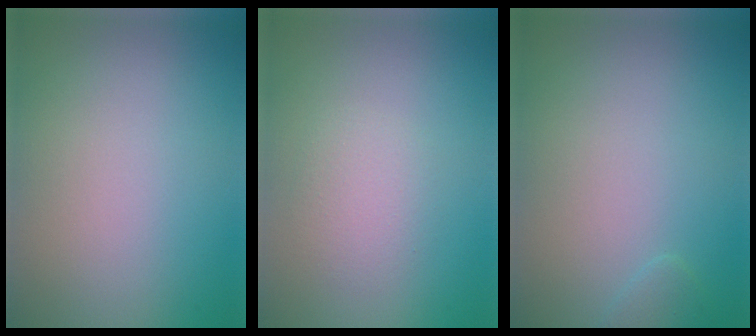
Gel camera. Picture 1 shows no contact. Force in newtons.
{"total": 2.0, "press": 2.0, "slide": 0.0}
{"total": 0.8, "press": 0.8, "slide": 0.1}